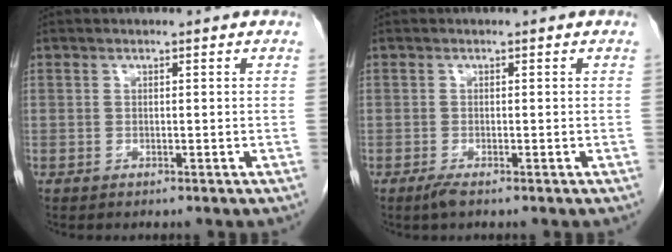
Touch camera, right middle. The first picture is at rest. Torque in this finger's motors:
{"motor_torque": [0.35, -0.14, 0.00, 0.01]}